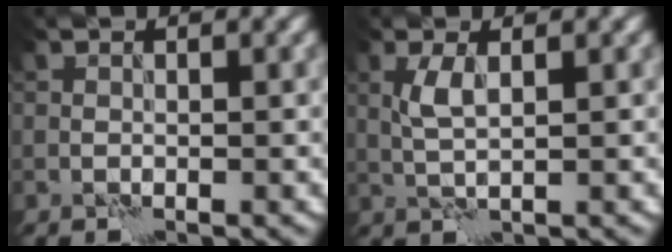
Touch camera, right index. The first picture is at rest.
{"total": 2.2, "force": [0.5, 0.6, 2.1], "torque": [-0.049, 0.005, 0.011]}